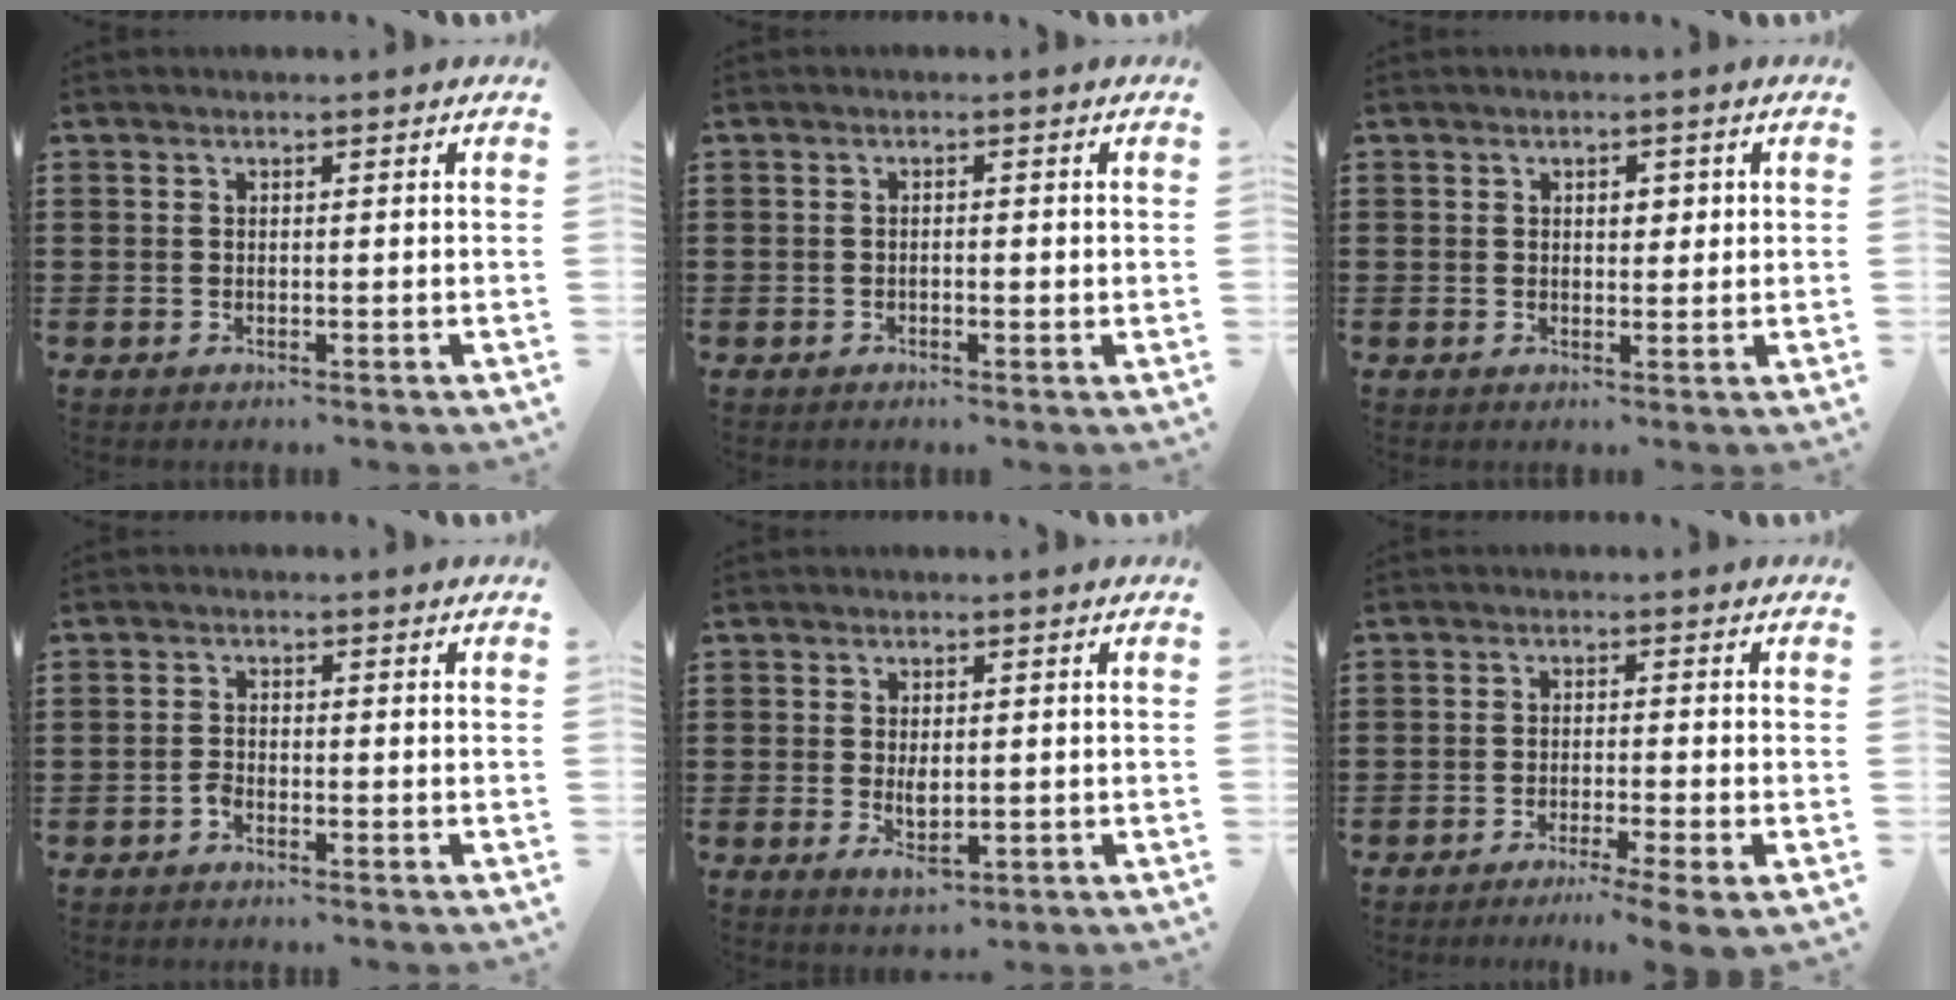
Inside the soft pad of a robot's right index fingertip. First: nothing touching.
{"total": 0.8, "force": [-0.2, 0.2, 0.8], "torque": [-0.015, -0.003, -0.004]}
{"total": 2.2, "force": [0.5, 1.4, 1.6], "torque": [-0.026, 0.007, 0.004]}
{"total": 1.3, "force": [-1.1, 0.5, 0.5], "torque": [-0.014, -0.003, -0.020]}
{"total": 3.2, "force": [-0.3, 1.6, 2.8], "torque": [-0.046, -0.003, -0.007]}
{"total": 2.9, "force": [-2.3, -0.6, 1.6], "torque": [-0.026, -0.008, -0.044]}